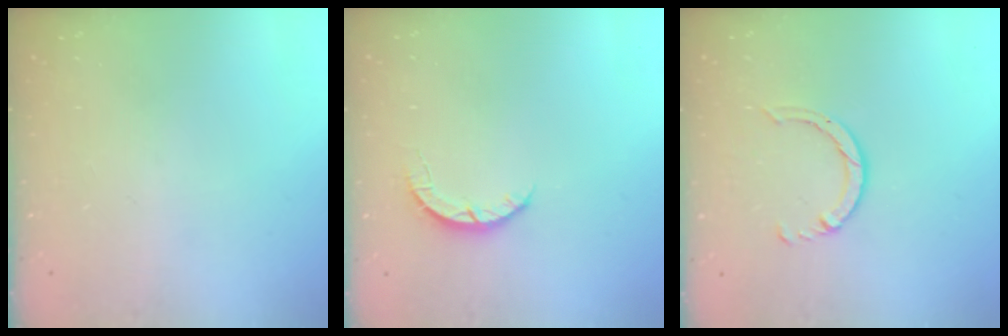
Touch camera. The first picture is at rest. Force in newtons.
{"total": 2.7, "press": 2.7, "slide": 0.4}
{"total": 4.7, "press": 4.7, "slide": 0.4}